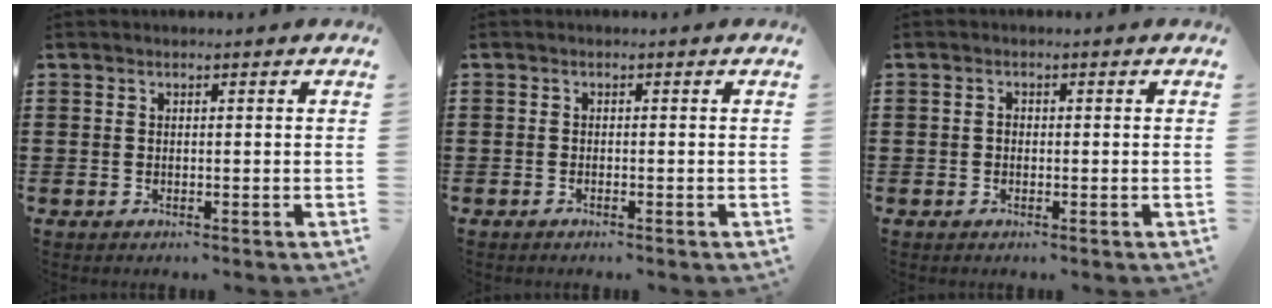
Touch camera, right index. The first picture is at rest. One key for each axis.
{"total": 0.6, "fx": -0.6, "fy": -0.2, "fz": 0.2, "tx": -0.006, "ty": -0.006, "tz": -0.010}
{"total": 0.8, "fx": -0.3, "fy": 0.5, "fz": 0.5, "tx": -0.012, "ty": -0.001, "tz": -0.006}